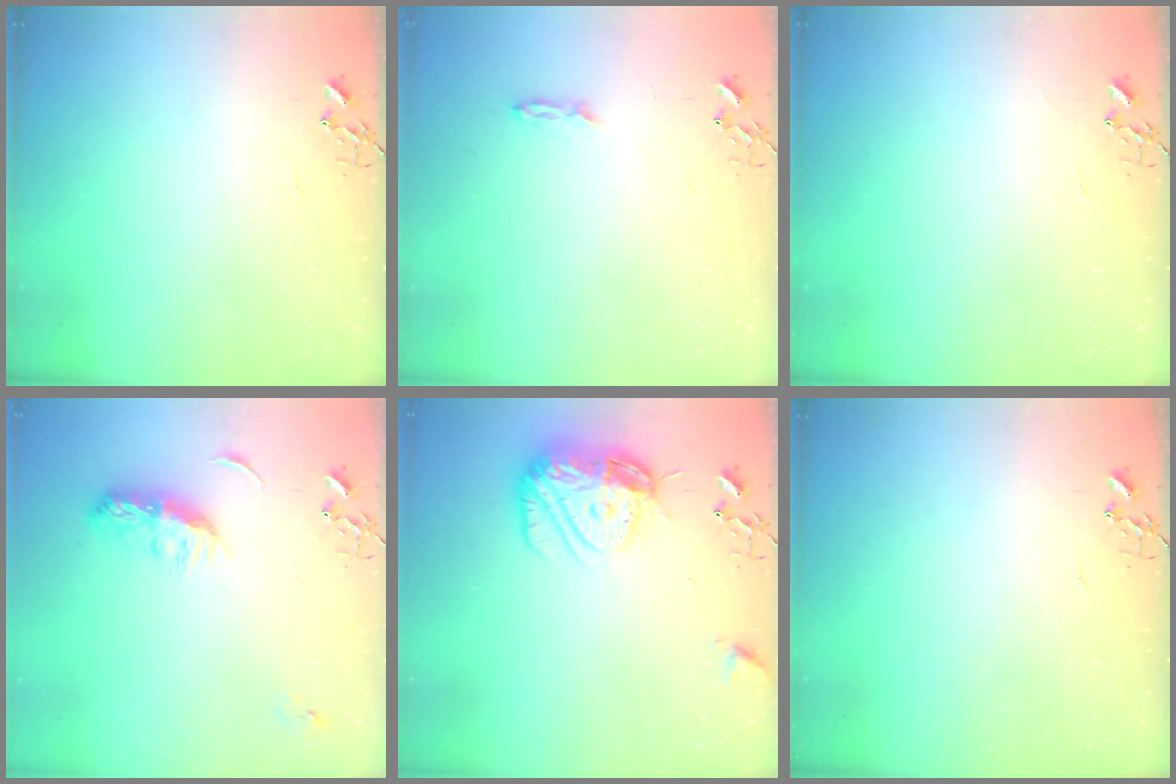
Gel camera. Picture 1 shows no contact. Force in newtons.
{"total": 3.2, "press": 3.2, "slide": 0.4}
{"total": 0.0}
{"total": 8.3, "press": 8.3, "slide": 0.4}
{"total": 16.8, "press": 16.7, "slide": 1.5}
{"total": 0.0}